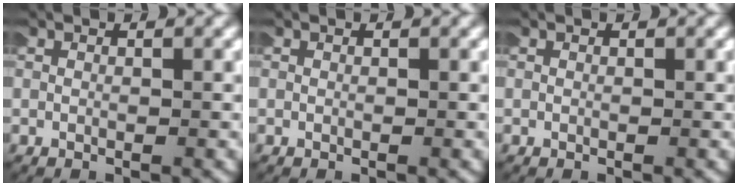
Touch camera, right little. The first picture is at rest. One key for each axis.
{"total": 0.0}
{"total": 0.0}